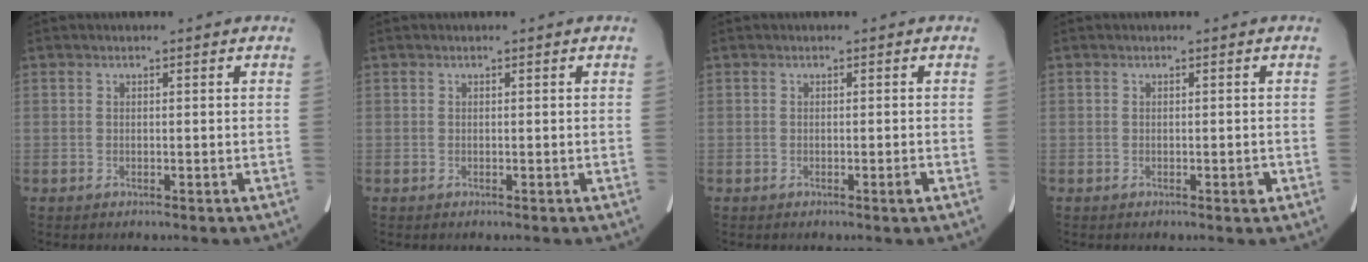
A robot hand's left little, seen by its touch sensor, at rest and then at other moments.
{"total": 0.0}
{"total": 0.8, "force": [-0.4, -0.1, 0.7], "torque": [-0.010, -0.001, -0.004]}
{"total": 0.8, "force": [-0.4, 0.2, 0.7], "torque": [-0.008, 0.000, -0.003]}